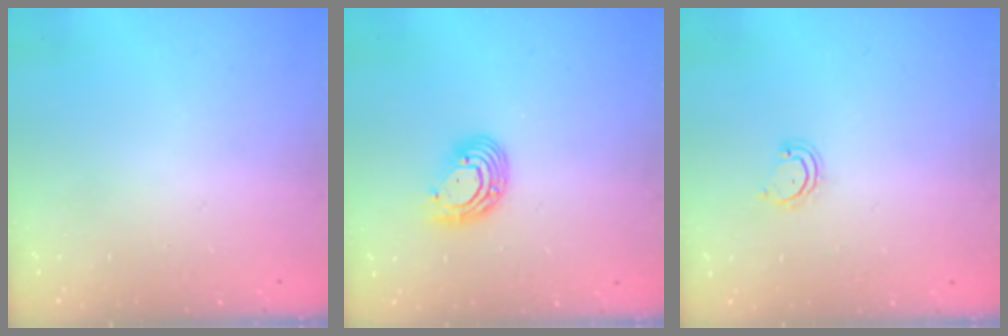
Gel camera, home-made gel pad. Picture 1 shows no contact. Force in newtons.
{"total": 10.7, "press": 10.5, "slide": 2.2}
{"total": 2.9, "press": 2.9, "slide": 0.3}